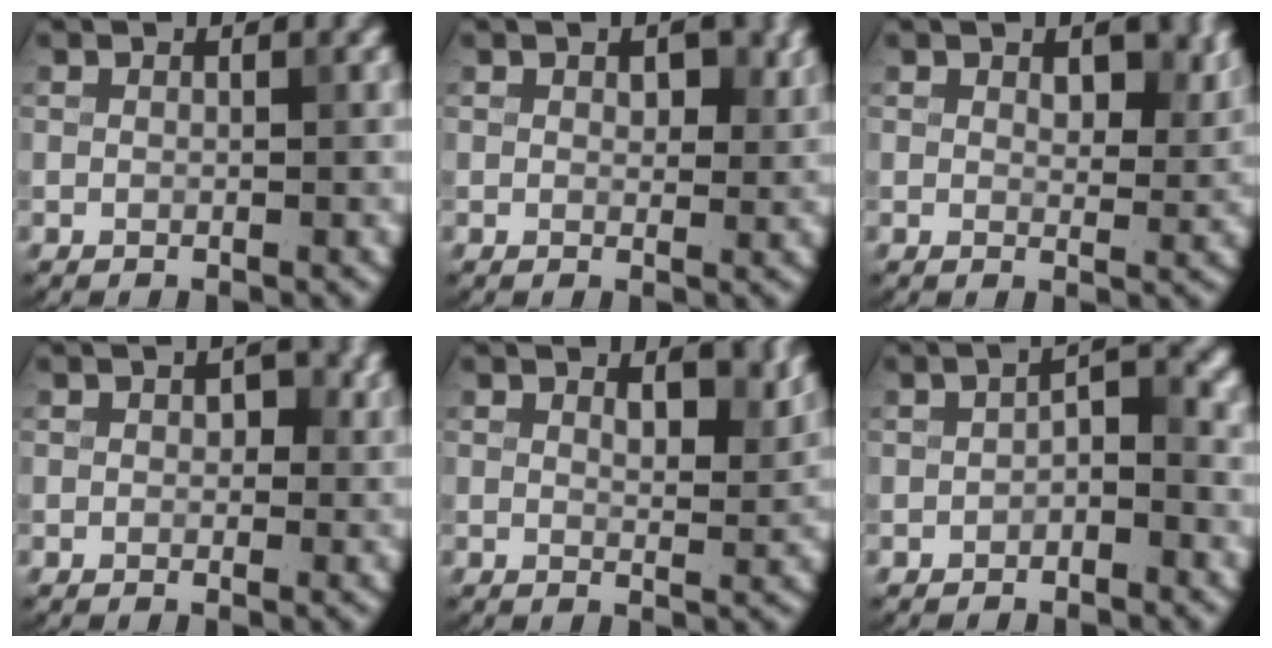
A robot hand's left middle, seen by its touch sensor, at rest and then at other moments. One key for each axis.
{"total": 2.0, "fx": 0.8, "fy": 1.2, "fz": 1.4, "tx": -0.015, "ty": -0.005, "tz": 0.015}
{"total": 3.0, "fx": 1.4, "fy": 1.7, "fz": 2.1, "tx": -0.030, "ty": -0.006, "tz": 0.023}
{"total": 1.8, "fx": 0.4, "fy": 1.2, "fz": 1.3, "tx": -0.014, "ty": -0.003, "tz": 0.004}
{"total": 2.8, "fx": 1.6, "fy": 1.1, "fz": 2.0, "tx": -0.028, "ty": -0.005, "tz": 0.027}
{"total": 2.1, "fx": -0.8, "fy": 1.0, "fz": 1.7, "tx": -0.027, "ty": 0.010, "tz": -0.016}